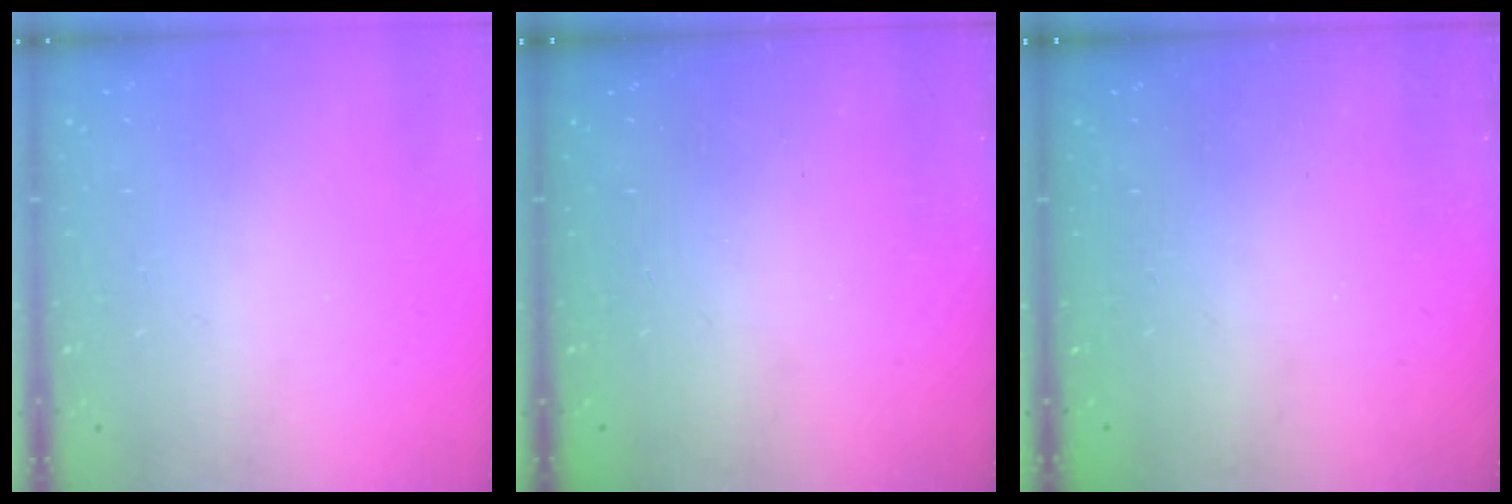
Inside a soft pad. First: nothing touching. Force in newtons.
{"total": 2.4, "press": 2.3, "slide": 0.8}
{"total": 2.3, "press": 2.2, "slide": 0.8}